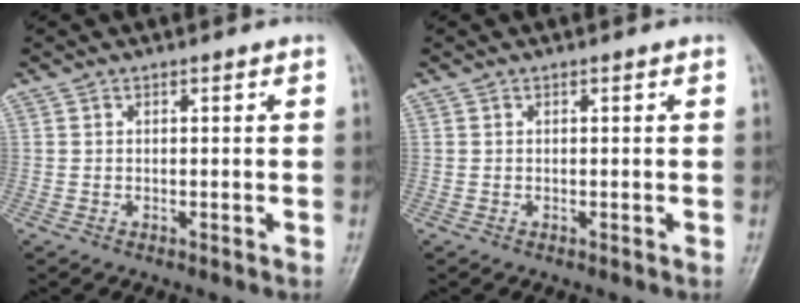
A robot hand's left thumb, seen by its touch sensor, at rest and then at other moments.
{"total": 0.0}